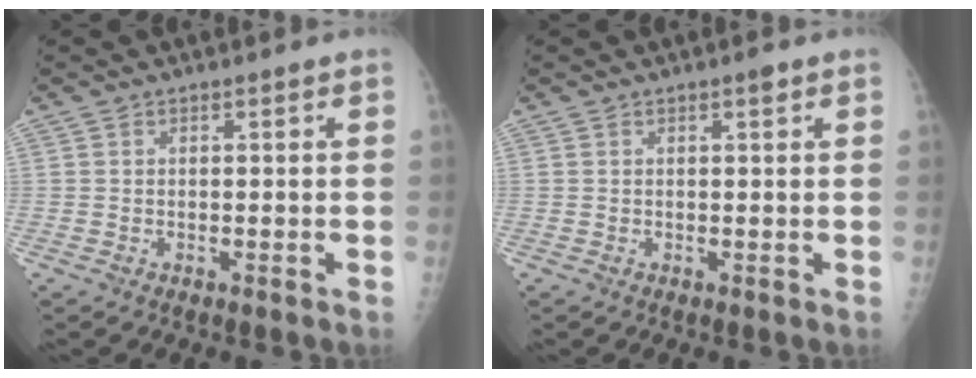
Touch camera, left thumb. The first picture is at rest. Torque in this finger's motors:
{"motor_torque": [0.62, 0.18, 0.43, 0.26, 0.00]}